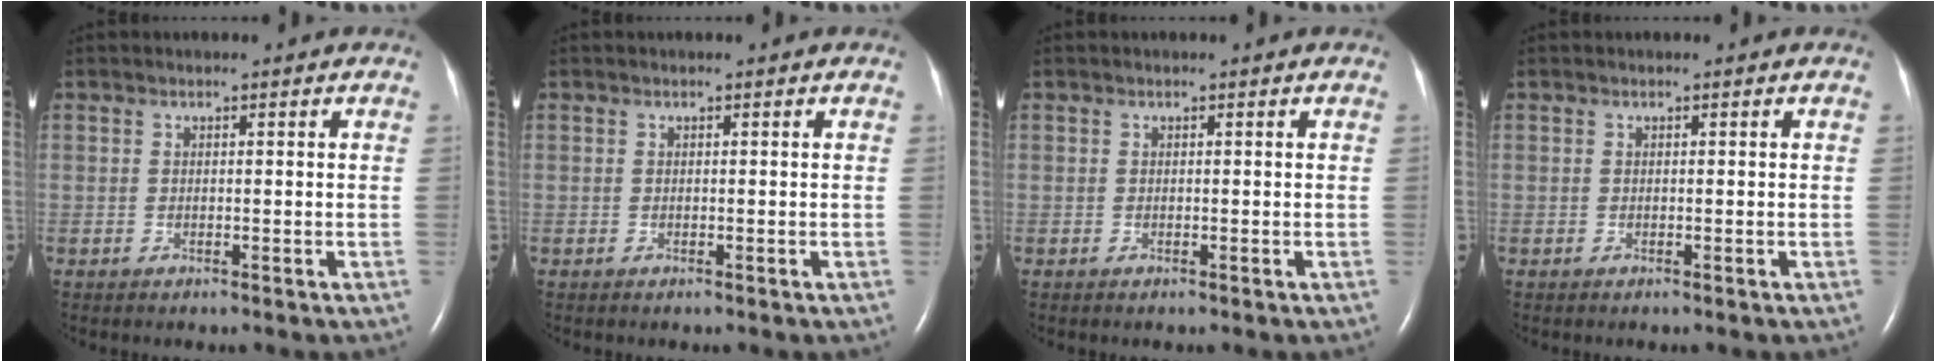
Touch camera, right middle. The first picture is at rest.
{"total": 0.0}
{"total": 0.0}
{"total": 0.0}